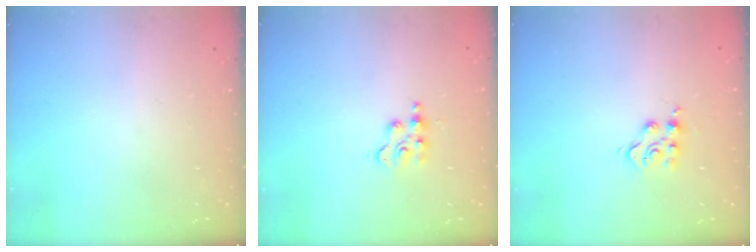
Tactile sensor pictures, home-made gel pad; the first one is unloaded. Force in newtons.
{"total": 3.8, "press": 3.8, "slide": 0.5}
{"total": 4.8, "press": 4.8, "slide": 0.2}